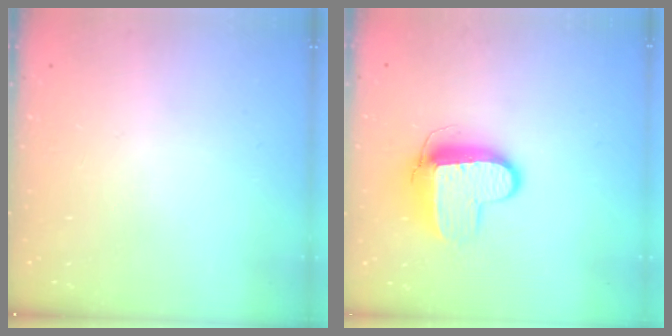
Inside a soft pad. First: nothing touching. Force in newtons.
{"total": 10.3, "press": 10.2, "slide": 1.0}